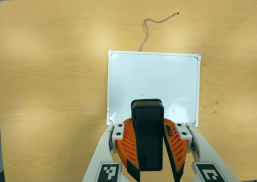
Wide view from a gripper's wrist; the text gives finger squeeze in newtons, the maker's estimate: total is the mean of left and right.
{"total": 12.3, "left": 10.6, "right": 14.1}